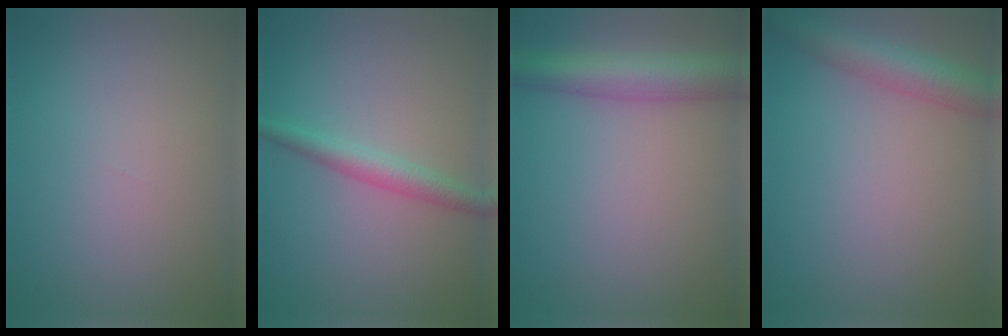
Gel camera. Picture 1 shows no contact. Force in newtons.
{"total": 2.4, "press": 2.4, "slide": 0.0}
{"total": 5.2, "press": 5.2, "slide": 0.1}
{"total": 4.3, "press": 4.2, "slide": 0.2}